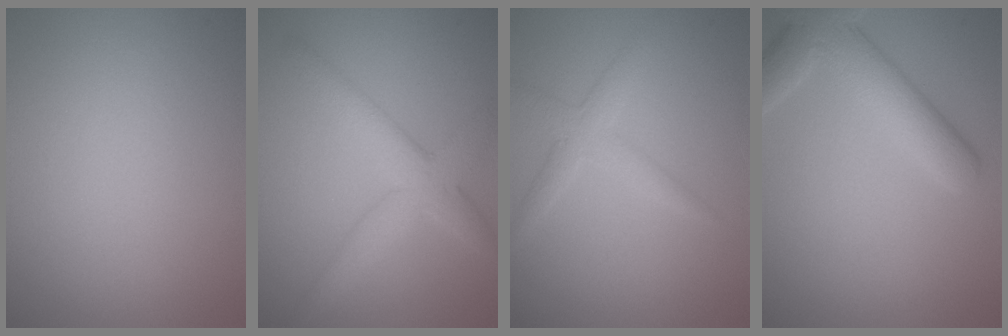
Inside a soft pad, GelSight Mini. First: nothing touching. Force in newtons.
{"total": 4.6, "press": 4.6, "slide": 0.1}
{"total": 2.2, "press": 2.2, "slide": 0.1}
{"total": 5.6, "press": 5.6, "slide": 0.4}